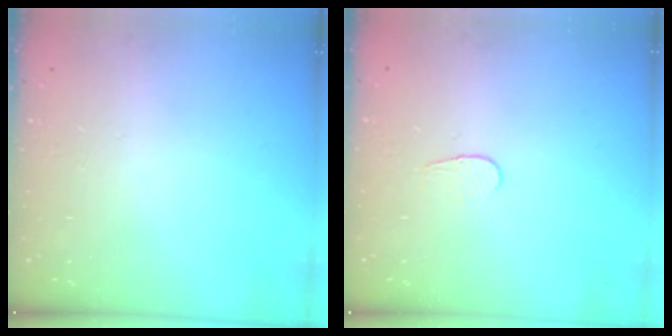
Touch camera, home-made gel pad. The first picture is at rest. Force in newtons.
{"total": 3.8, "press": 3.8, "slide": 0.4}